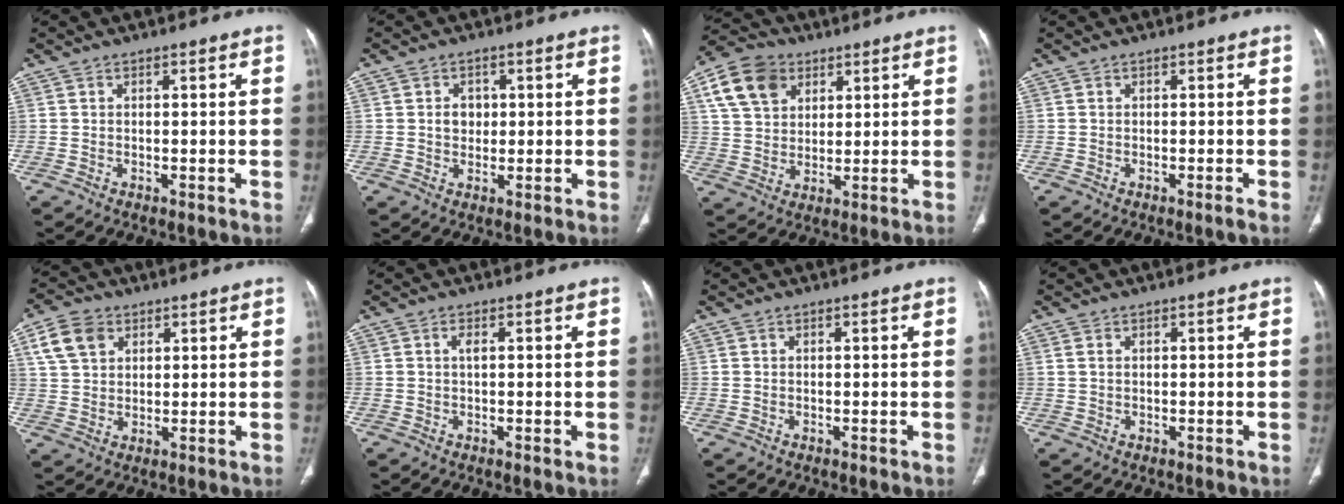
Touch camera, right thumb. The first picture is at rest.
{"total": 3.3, "force": [0.5, 2.8, 1.7], "torque": [-0.008, 0.002, 0.008]}
{"total": 11.6, "force": [5.3, 8.5, 6.0], "torque": [-0.096, -0.004, 0.099]}
{"total": 0.6, "force": [-0.4, -0.2, 0.4], "torque": [-0.009, -0.001, -0.007]}
{"total": 7.6, "force": [3.5, 5.5, 4.0], "torque": [-0.059, -0.003, 0.068]}
{"total": 1.7, "force": [0.3, 0.6, 1.6], "torque": [-0.030, 0.000, 0.004]}
{"total": 0.0}
{"total": 1.1, "force": [0.5, 0.7, 0.7], "torque": [-0.019, 0.004, 0.015]}